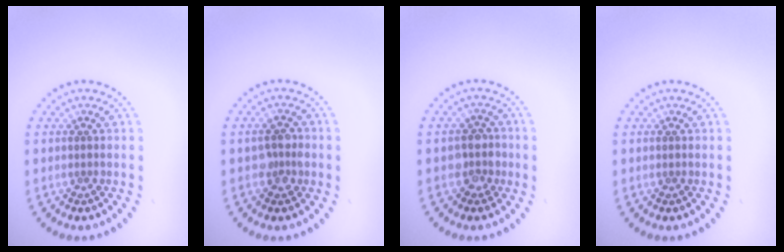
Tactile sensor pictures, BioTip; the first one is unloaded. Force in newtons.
{"total": 2.1, "press": 2.0, "slide": 0.3}
{"total": 2.3, "press": 2.0, "slide": 1.1}
{"total": 0.0}